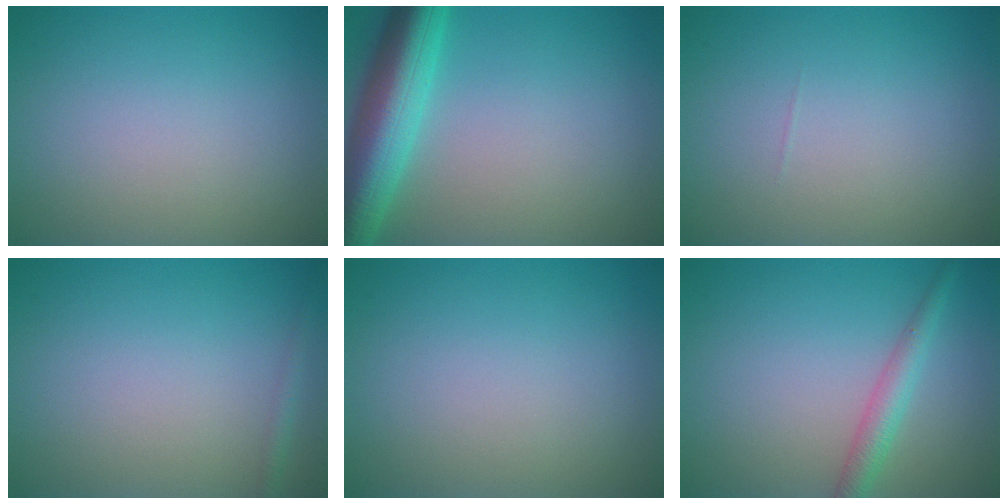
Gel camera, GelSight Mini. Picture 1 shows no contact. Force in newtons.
{"total": 8.0, "press": 8.0, "slide": 0.3}
{"total": 0.0}
{"total": 0.9, "press": 0.9, "slide": 0.1}
{"total": 0.0}
{"total": 2.6, "press": 2.6, "slide": 0.1}